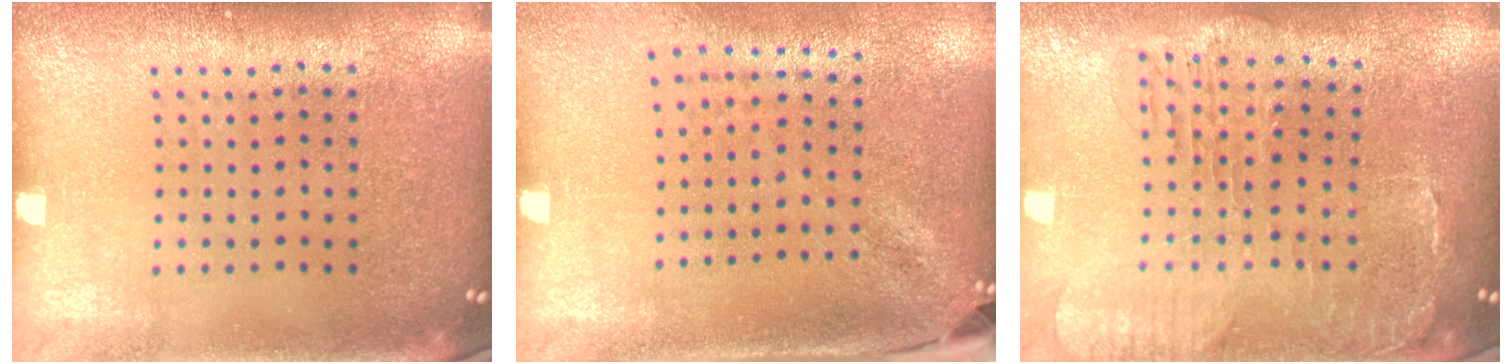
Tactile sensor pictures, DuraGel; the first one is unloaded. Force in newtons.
{"total": 1.8, "press": 1.4, "slide": 1.2}
{"total": 1.4, "press": 1.4, "slide": 0.4}